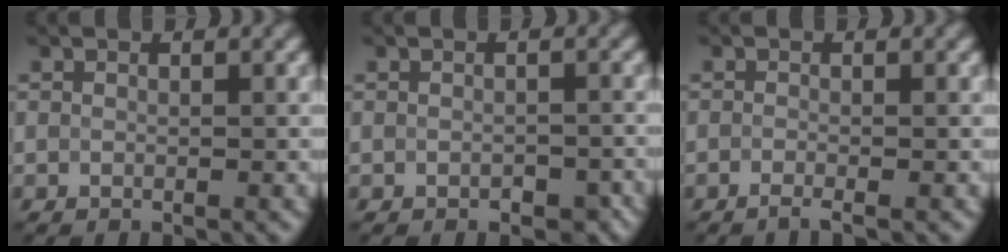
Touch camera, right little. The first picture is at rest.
{"total": 2.4, "force": [-1.8, 1.2, 0.9], "torque": [-0.015, -0.007, -0.018]}
{"total": 1.5, "force": [-1.4, 0.1, 0.6], "torque": [-0.004, -0.008, -0.027]}